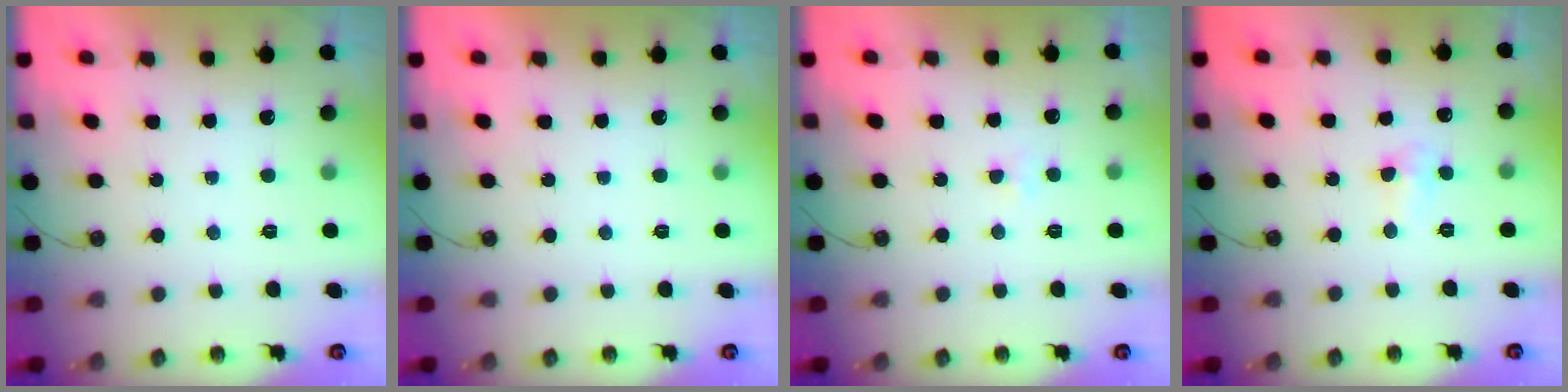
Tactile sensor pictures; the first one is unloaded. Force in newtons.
{"total": 0.0}
{"total": 2.4, "press": 2.3, "slide": 0.6}
{"total": 4.3, "press": 4.2, "slide": 0.7}